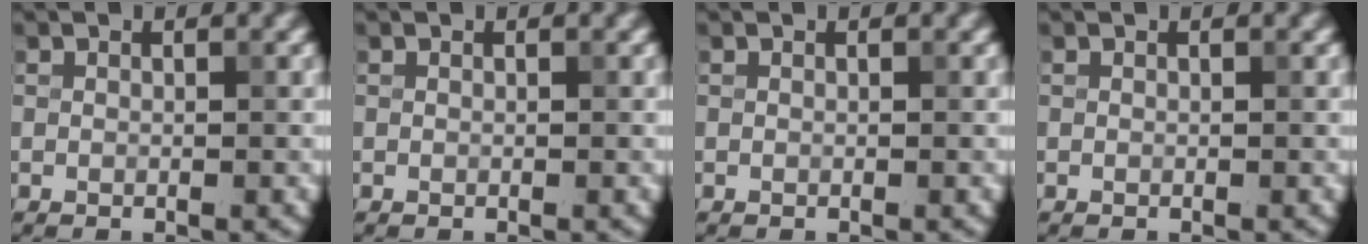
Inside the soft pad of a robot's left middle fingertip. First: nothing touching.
{"total": 0.0}
{"total": 0.0}
{"total": 0.0}